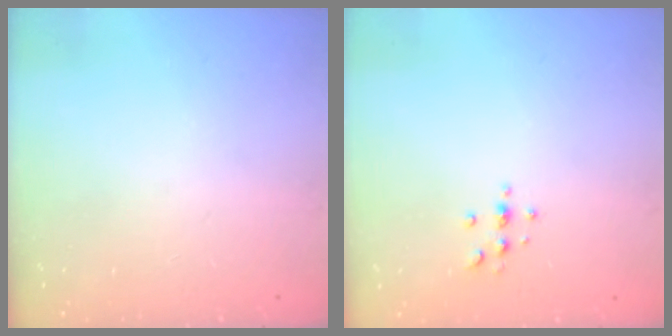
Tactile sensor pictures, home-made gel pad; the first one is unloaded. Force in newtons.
{"total": 2.9, "press": 2.9, "slide": 0.4}